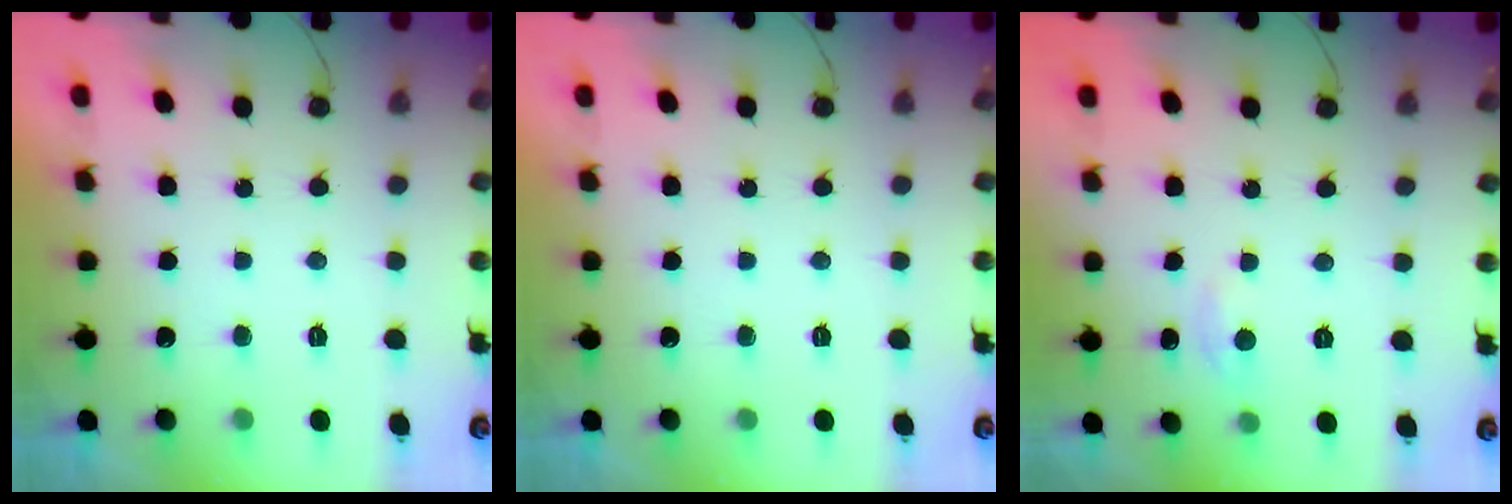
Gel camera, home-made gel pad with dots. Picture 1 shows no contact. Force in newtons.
{"total": 0.0}
{"total": 2.3, "press": 2.3, "slide": 0.3}